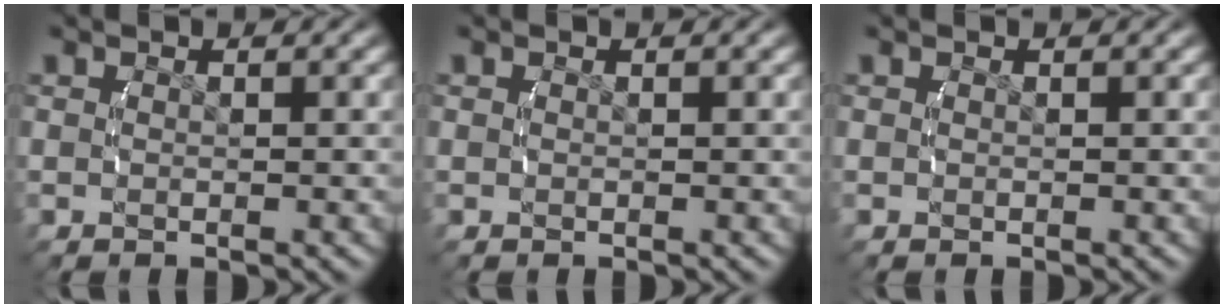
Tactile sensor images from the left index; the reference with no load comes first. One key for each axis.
{"total": 0.0}
{"total": 0.0}